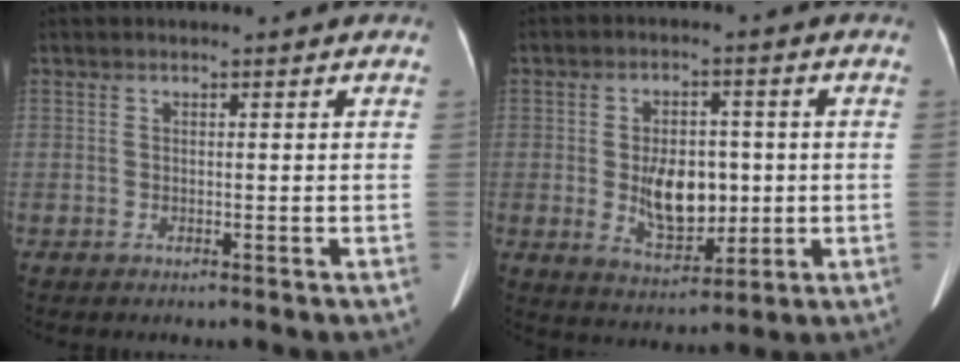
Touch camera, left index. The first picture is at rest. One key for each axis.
{"total": 8.5, "fx": -0.7, "fy": 4.9, "fz": 7.0, "tx": -0.128, "ty": -0.002, "tz": -0.002}